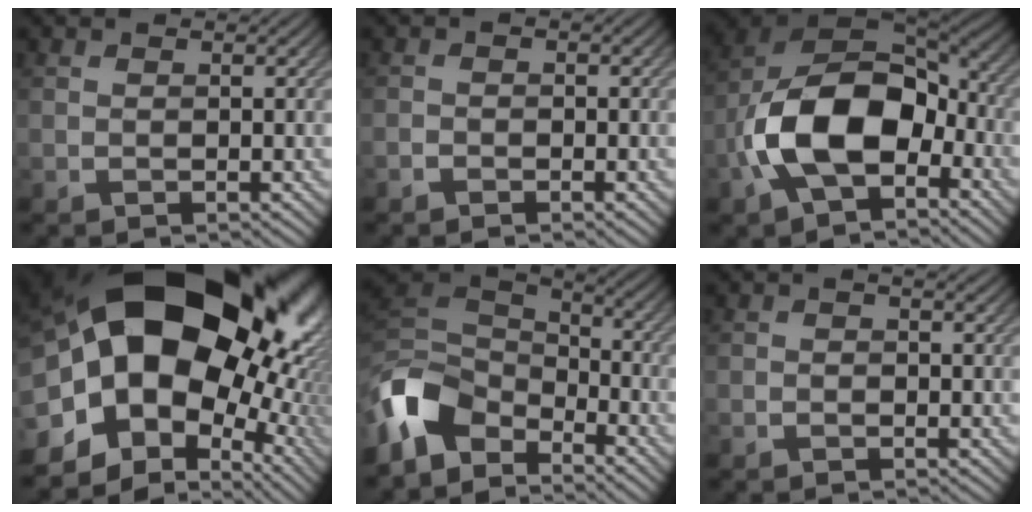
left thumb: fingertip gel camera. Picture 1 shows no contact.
{"total": 1.2, "force": [-0.9, 0.6, 0.3], "torque": [-0.005, 0.000, -0.021]}
{"total": 14.6, "force": [-3.9, 8.6, 11.1], "torque": [-0.230, -0.011, -0.084]}
{"total": 22.6, "force": [2.9, 16.2, 15.4], "torque": [-0.274, -0.032, 0.065]}
{"total": 9.5, "force": [-5.7, 5.7, 5.1], "torque": [-0.124, -0.009, -0.126]}
{"total": 0.7, "force": [-0.1, 0.4, 0.5], "torque": [-0.007, -0.001, -0.003]}